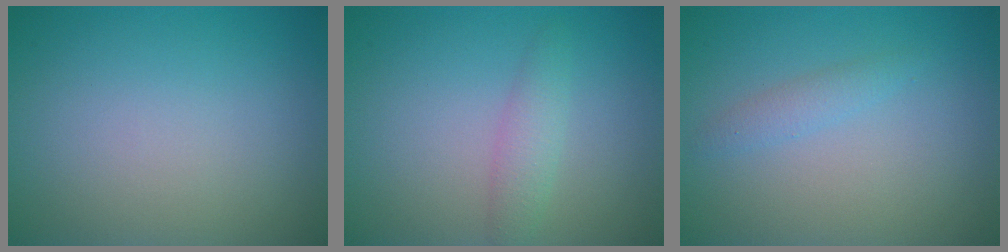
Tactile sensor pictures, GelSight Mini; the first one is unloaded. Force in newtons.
{"total": 1.8, "press": 1.8, "slide": 0.1}
{"total": 1.3, "press": 1.3, "slide": 0.1}